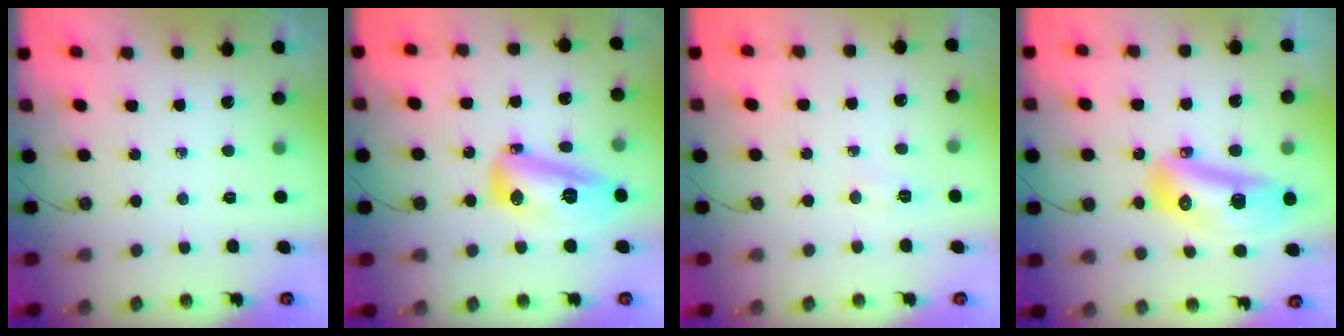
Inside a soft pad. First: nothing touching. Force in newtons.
{"total": 14.9, "press": 14.8, "slide": 1.2}
{"total": 3.8, "press": 3.8, "slide": 0.5}
{"total": 15.9, "press": 15.8, "slide": 2.0}